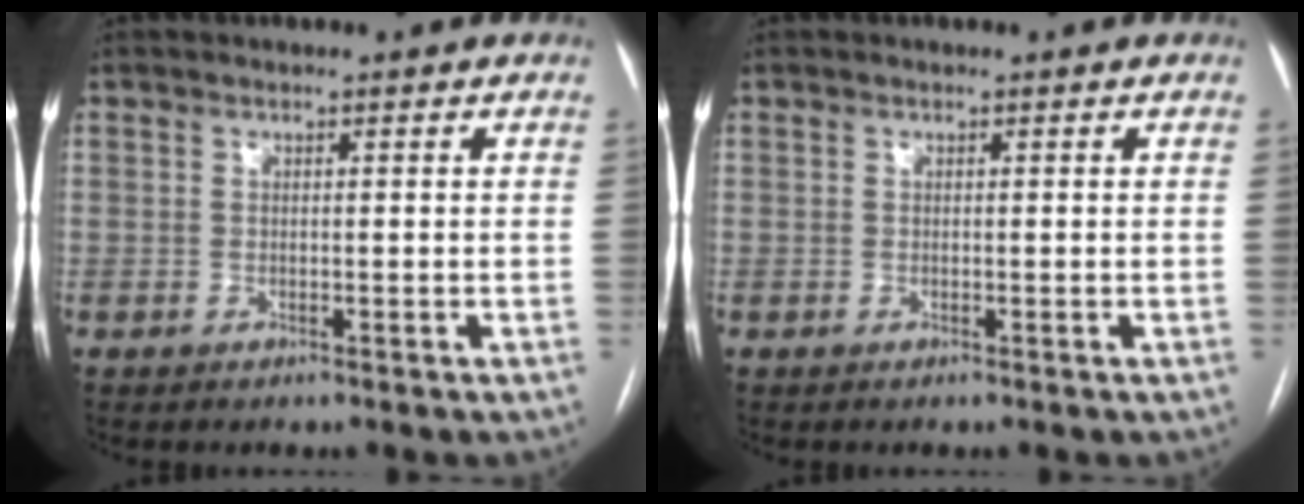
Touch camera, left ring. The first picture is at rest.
{"total": 0.0}